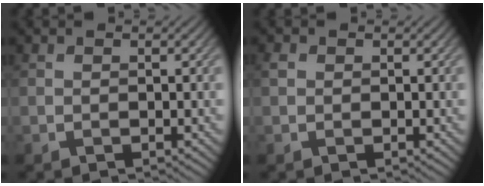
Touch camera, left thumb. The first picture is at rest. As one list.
[{"total": 0.8, "force": [0.1, 0.8, 0.3], "torque": [-0.005, 0.002, -0.005]}]